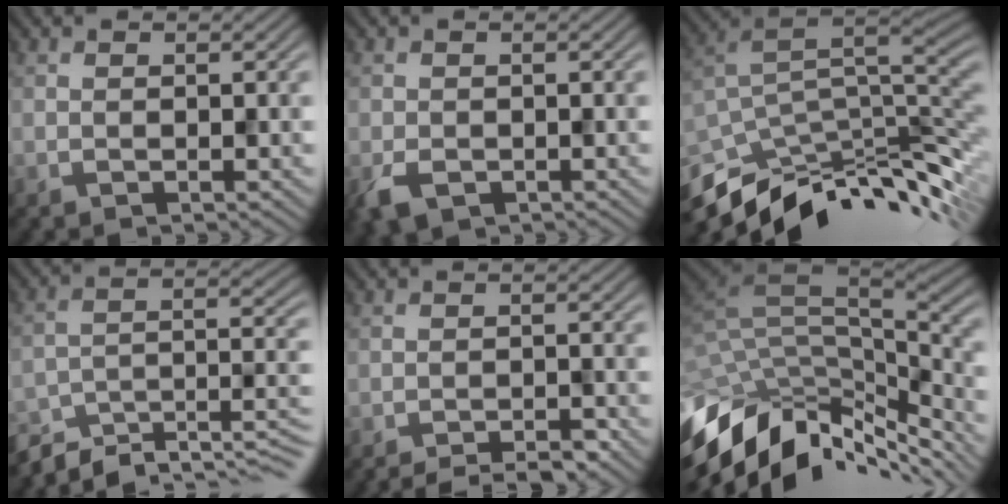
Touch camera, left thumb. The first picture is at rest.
{"total": 3.0, "force": [-1.2, 2.2, 1.7], "torque": [-0.044, -0.015, -0.027]}
{"total": 11.8, "force": [-6.1, 4.9, 8.9], "torque": [-0.180, -0.009, -0.107]}
{"total": 9.4, "force": [-6.7, 2.8, 6.0], "torque": [-0.101, -0.009, -0.122]}
{"total": 3.7, "force": [-3.3, 0.5, 1.8], "torque": [-0.030, 0.006, -0.051]}
{"total": 14.5, "force": [-6.2, 7.6, 10.7], "torque": [-0.242, -0.018, -0.101]}